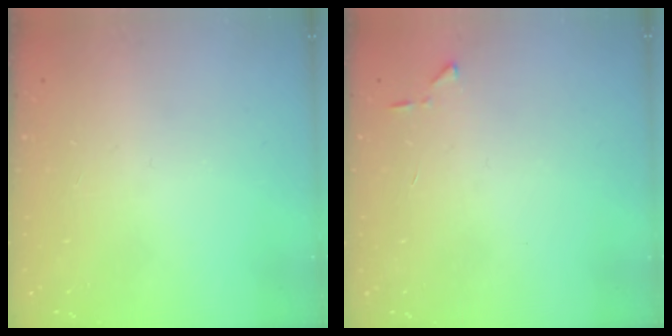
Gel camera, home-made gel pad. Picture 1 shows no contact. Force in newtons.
{"total": 3.9, "press": 3.9, "slide": 0.5}